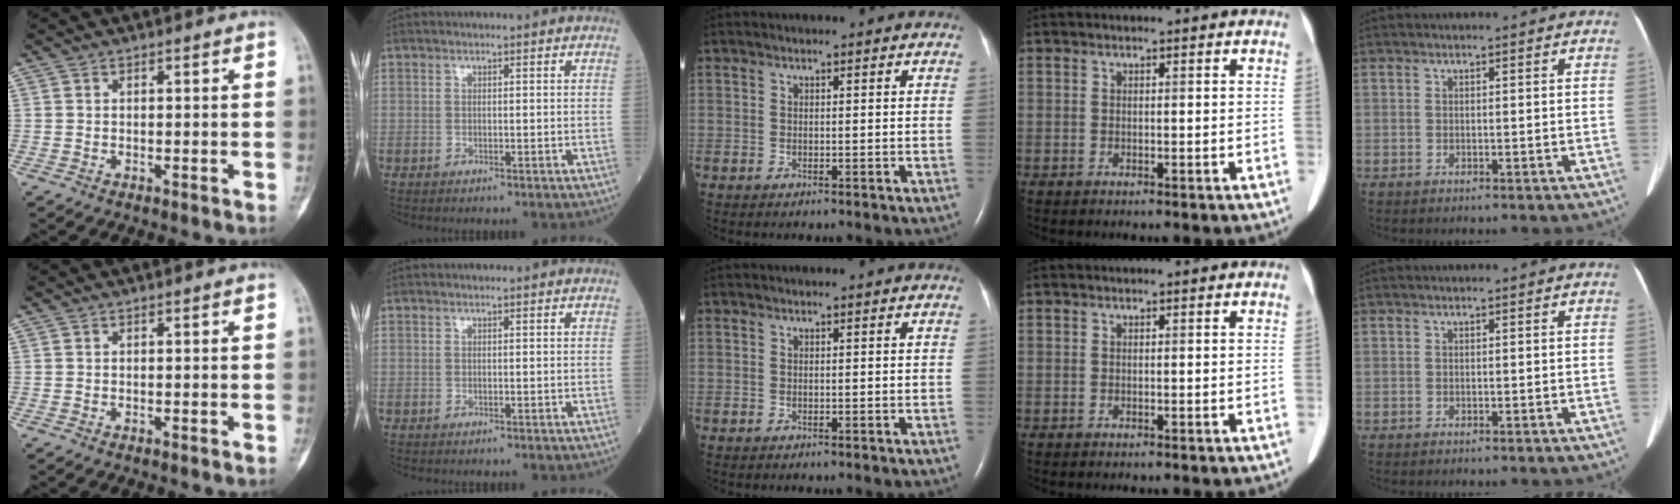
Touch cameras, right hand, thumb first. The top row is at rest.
{}